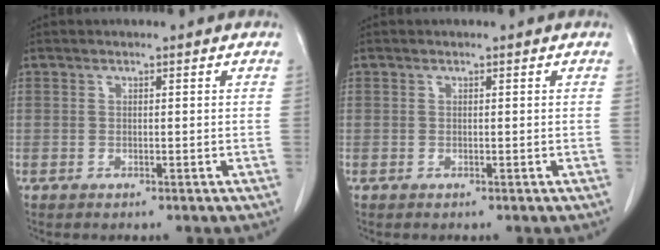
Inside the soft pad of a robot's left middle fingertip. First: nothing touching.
{"total": 0.0}